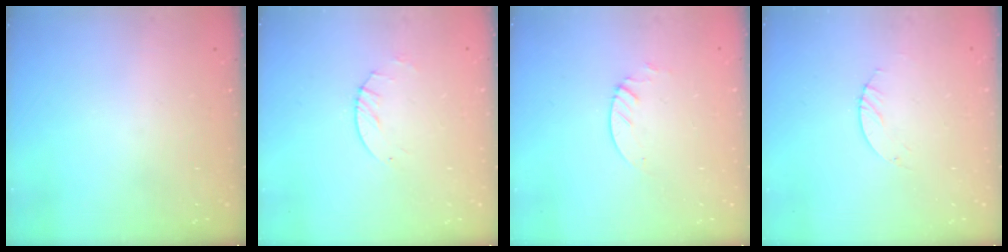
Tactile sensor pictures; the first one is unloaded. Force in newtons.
{"total": 2.6, "press": 2.5, "slide": 0.4}
{"total": 2.1, "press": 2.1, "slide": 0.2}
{"total": 0.9, "press": 0.8, "slide": 0.2}